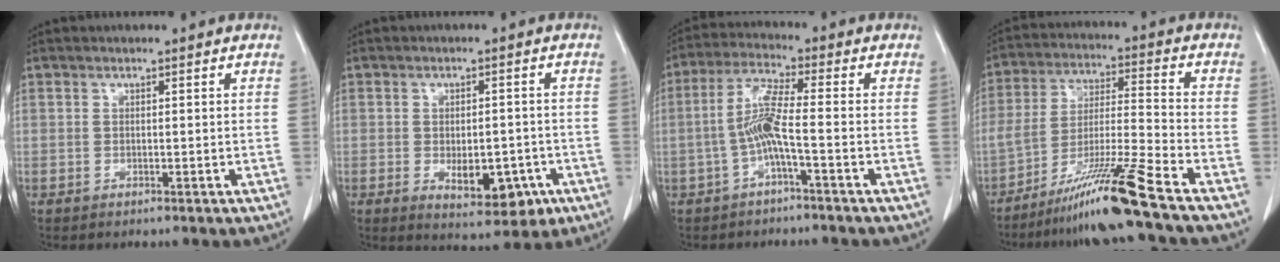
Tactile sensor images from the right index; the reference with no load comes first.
{"total": 7.9, "force": [-2.6, 3.8, 6.4], "torque": [-0.084, -0.005, -0.023]}
{"total": 6.4, "force": [-1.7, -0.2, 6.1], "torque": [-0.128, 0.009, -0.035]}
{"total": 13.0, "force": [-9.6, -2.2, 8.5], "torque": [-0.157, -0.021, -0.172]}